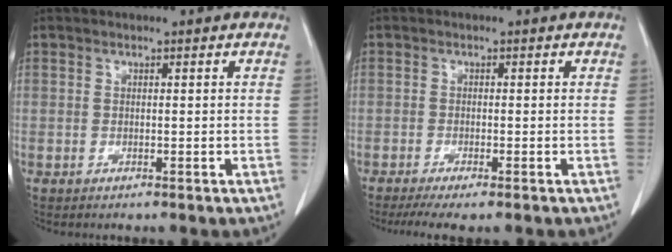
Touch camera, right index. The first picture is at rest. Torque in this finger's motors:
{"motor_torque": [0.48, -0.47, 0.12, 0.05]}